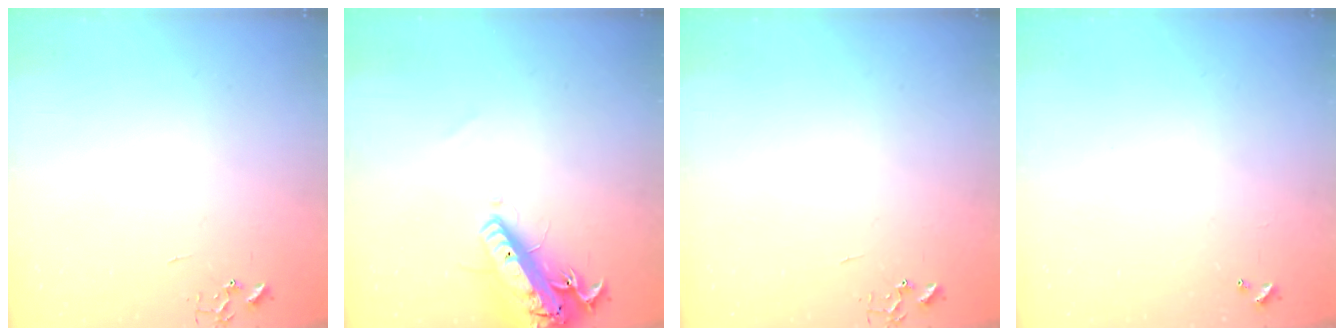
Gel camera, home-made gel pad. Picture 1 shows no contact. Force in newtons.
{"total": 20.7, "press": 20.3, "slide": 4.2}
{"total": 0.0}
{"total": 0.0}